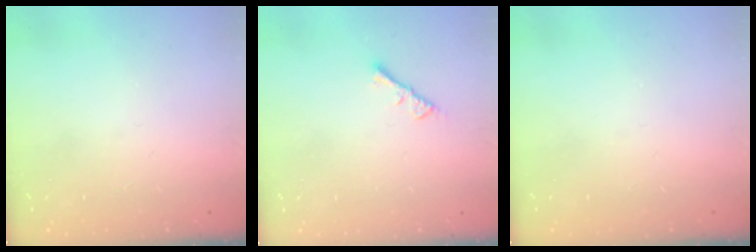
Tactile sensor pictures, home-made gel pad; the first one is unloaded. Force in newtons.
{"total": 2.3, "press": 2.2, "slide": 0.4}
{"total": 0.0}